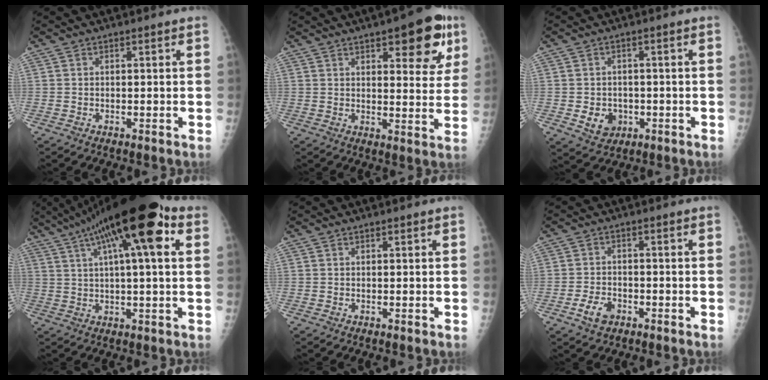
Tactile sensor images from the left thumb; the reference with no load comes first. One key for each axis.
{"total": 13.5, "fx": 6.8, "fy": 4.9, "fz": 10.5, "tx": -0.094, "ty": -0.023, "tz": 0.084}
{"total": 5.1, "fx": -1.4, "fy": 4.2, "fz": 2.5, "tx": -0.024, "ty": 0.006, "tz": -0.011}
{"total": 20.8, "fx": 9.0, "fy": 5.1, "fz": 18.1, "tx": -0.302, "ty": 0.025, "tz": 0.140}
{"total": 0.0}
{"total": 4.2, "fx": -2.2, "fy": 2.6, "fz": 2.4, "tx": -0.040, "ty": 0.014, "tz": -0.038}